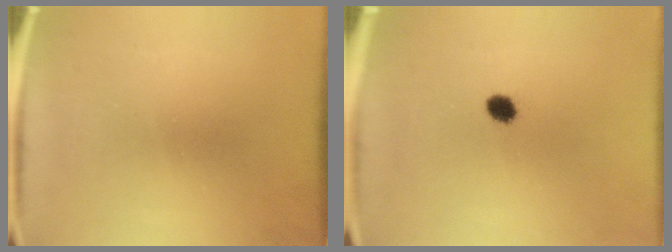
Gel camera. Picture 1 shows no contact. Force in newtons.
{"total": 2.8}